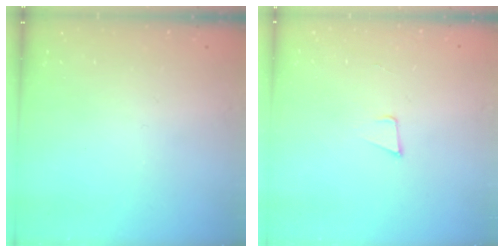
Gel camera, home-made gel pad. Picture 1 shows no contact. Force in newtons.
{"total": 5.0, "press": 4.2, "slide": 2.8}